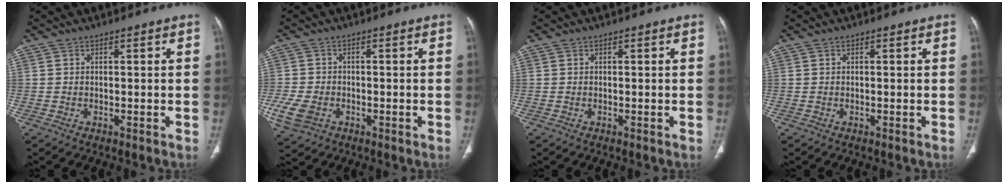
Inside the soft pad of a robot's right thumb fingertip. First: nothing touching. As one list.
[{"total": 6.8, "force": [-2.3, 5.0, 4.0], "torque": [-0.091, 0.003, -0.037]}, {"total": 0.0}, {"total": 0.0}]